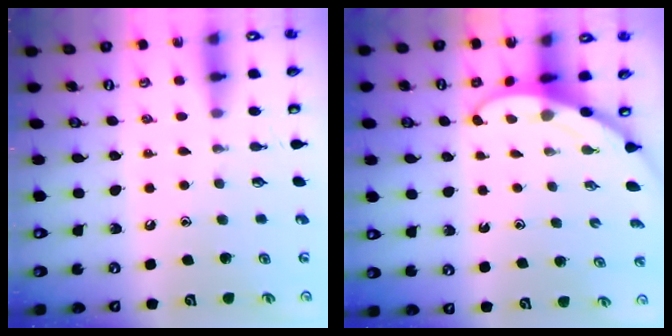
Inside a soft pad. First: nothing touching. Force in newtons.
{"total": 3.0, "press": 3.0, "slide": 0.2}